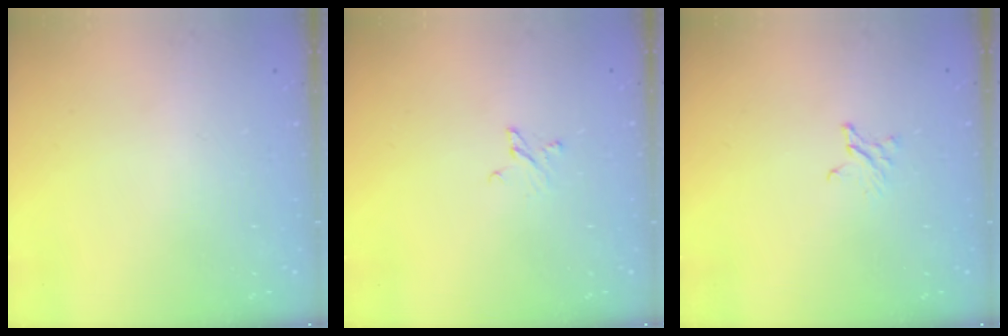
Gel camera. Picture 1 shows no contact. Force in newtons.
{"total": 2.4, "press": 2.4, "slide": 0.2}
{"total": 1.9, "press": 1.9, "slide": 0.3}